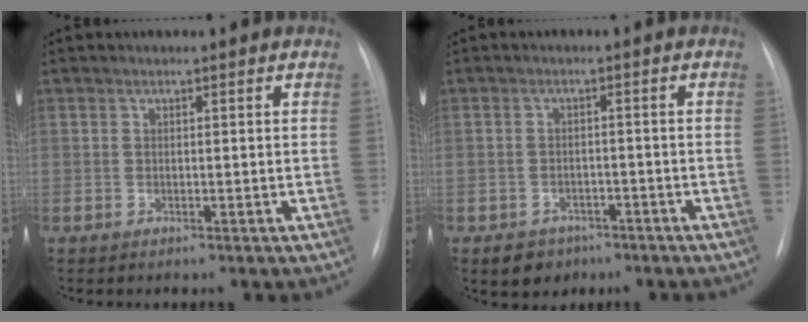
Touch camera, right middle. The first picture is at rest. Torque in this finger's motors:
{"motor_torque": [0.58, -0.52, 0.02, 0.00]}